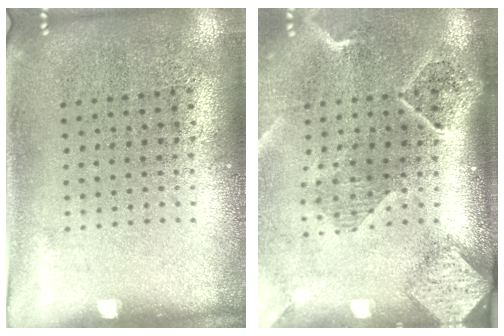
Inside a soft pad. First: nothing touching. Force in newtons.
{"total": 2.6, "press": 2.0, "slide": 1.6}